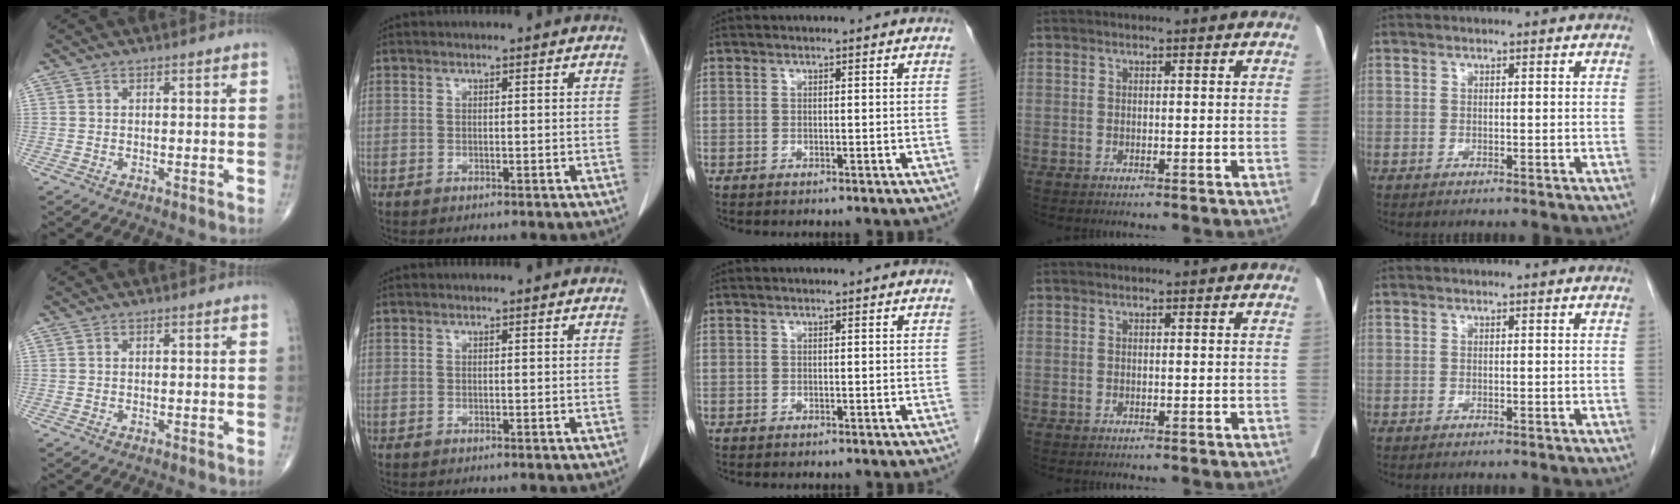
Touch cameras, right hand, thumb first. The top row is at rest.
{}